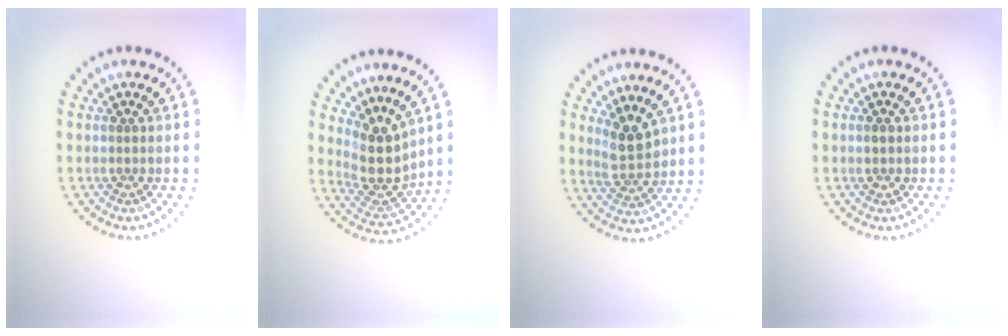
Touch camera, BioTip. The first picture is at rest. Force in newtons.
{"total": 4.1, "press": 3.1, "slide": 2.6}
{"total": 2.9, "press": 2.6, "slide": 1.4}
{"total": 1.2, "press": 1.2, "slide": 0.1}